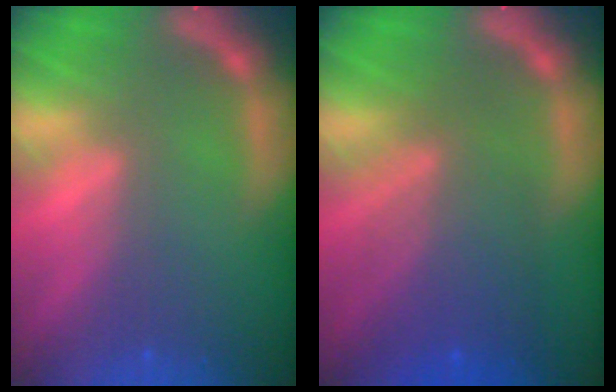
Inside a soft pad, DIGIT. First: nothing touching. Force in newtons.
{"total": 7.0}